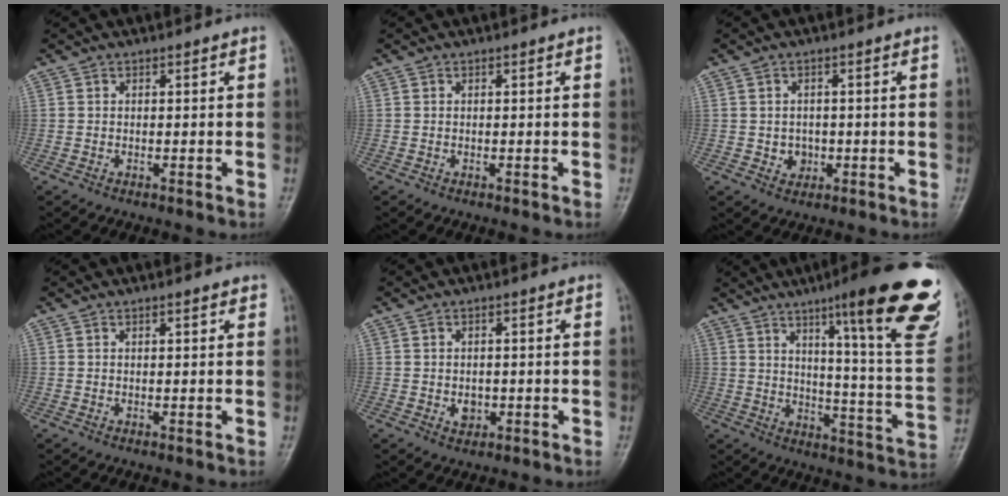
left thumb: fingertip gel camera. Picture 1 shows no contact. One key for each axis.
{"total": 0.0}
{"total": 3.0, "fx": -0.5, "fy": 2.6, "fz": 1.3, "tx": -0.006, "ty": 0.003, "tz": -0.001}
{"total": 1.1, "fx": 0.8, "fy": 0.3, "fz": 0.8, "tx": -0.010, "ty": -0.002, "tz": 0.009}
{"total": 2.5, "fx": -0.4, "fy": 2.0, "fz": 1.5, "tx": -0.013, "ty": 0.001, "tz": -0.001}
{"total": 26.4, "fx": 14.9, "fy": 3.8, "fz": 21.5, "tx": -0.253, "ty": -0.062, "tz": 0.203}